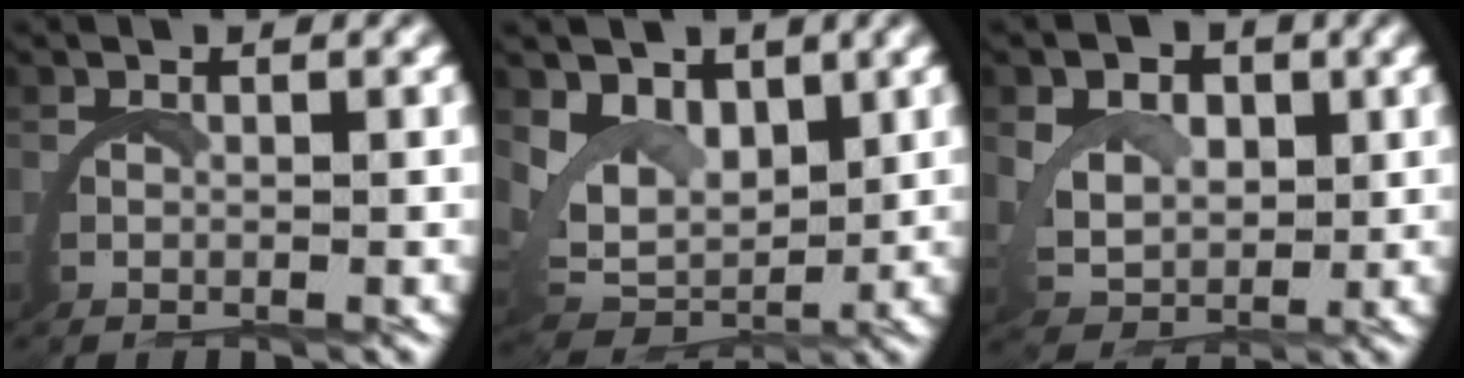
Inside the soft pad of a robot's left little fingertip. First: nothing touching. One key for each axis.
{"total": 7.2, "fx": 2.3, "fy": 5.5, "fz": 4.0, "tx": -0.102, "ty": -0.025, "tz": 0.047}
{"total": 4.8, "fx": 1.1, "fy": 3.8, "fz": 2.7, "tx": -0.078, "ty": -0.028, "tz": 0.029}